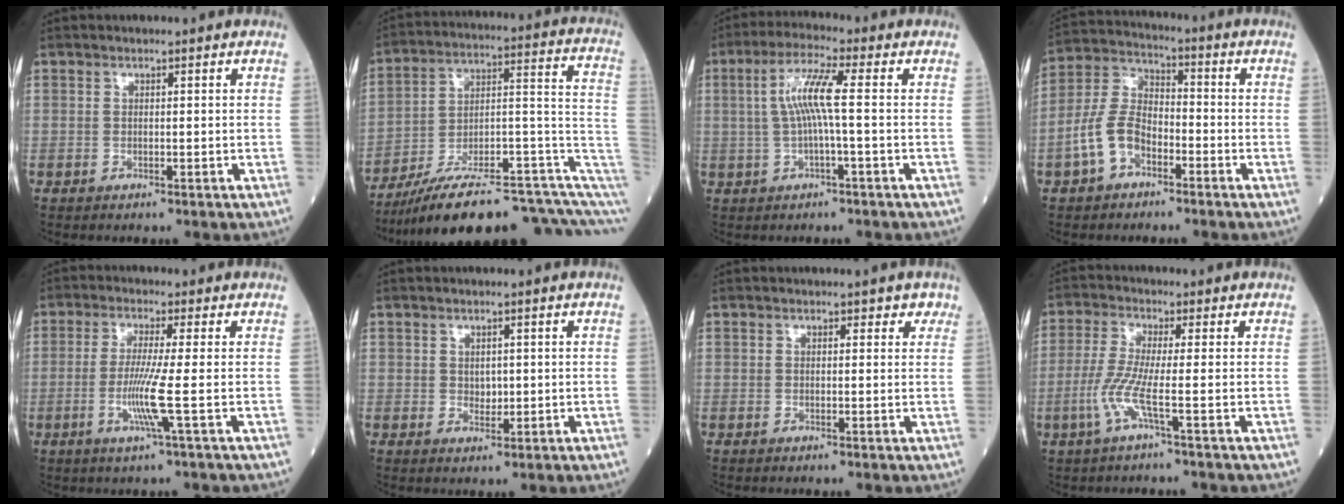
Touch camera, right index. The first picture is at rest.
{"total": 22.2, "force": [-14.0, 3.9, 16.8], "torque": [-0.180, 0.058, -0.214]}
{"total": 6.7, "force": [0.4, 0.2, 6.7], "torque": [-0.135, 0.017, 0.005]}
{"total": 8.7, "force": [-4.0, 5.0, 5.9], "torque": [-0.139, 0.021, -0.083]}
{"total": 6.2, "force": [-1.4, -1.2, 5.9], "torque": [-0.122, -0.018, -0.033]}
{"total": 1.7, "force": [0.2, 1.2, 1.2], "torque": [-0.015, -0.003, 0.006]}
{"total": 1.8, "force": [1.2, 1.3, 0.5], "torque": [0.012, -0.004, 0.006]}
{"total": 7.0, "force": [-2.4, -0.4, 6.5], "torque": [-0.149, -0.007, -0.057]}